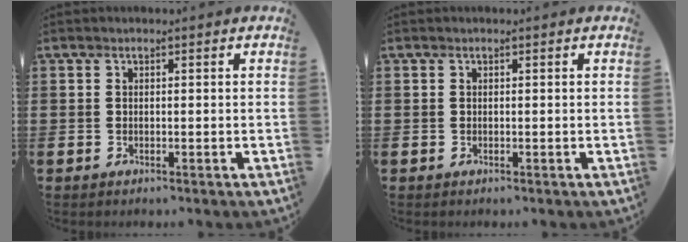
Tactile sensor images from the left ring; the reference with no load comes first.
{"total": 0.0}